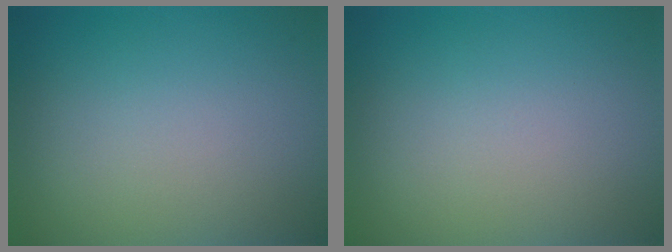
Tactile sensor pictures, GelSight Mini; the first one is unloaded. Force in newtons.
{"total": 0.0}